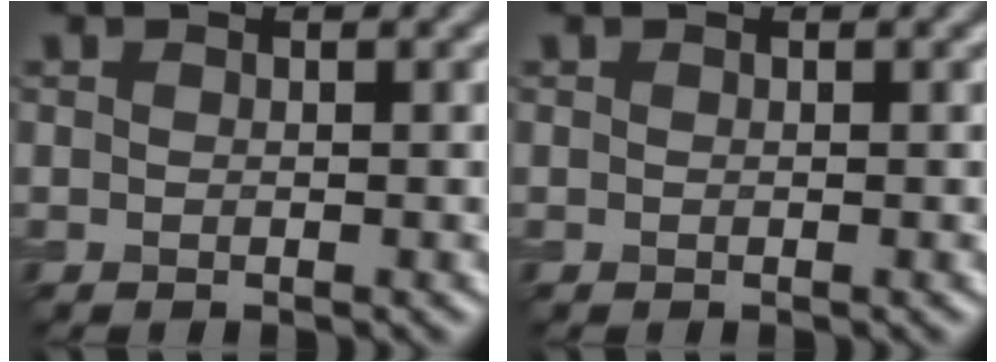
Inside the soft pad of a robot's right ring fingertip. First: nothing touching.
{"total": 0.0}